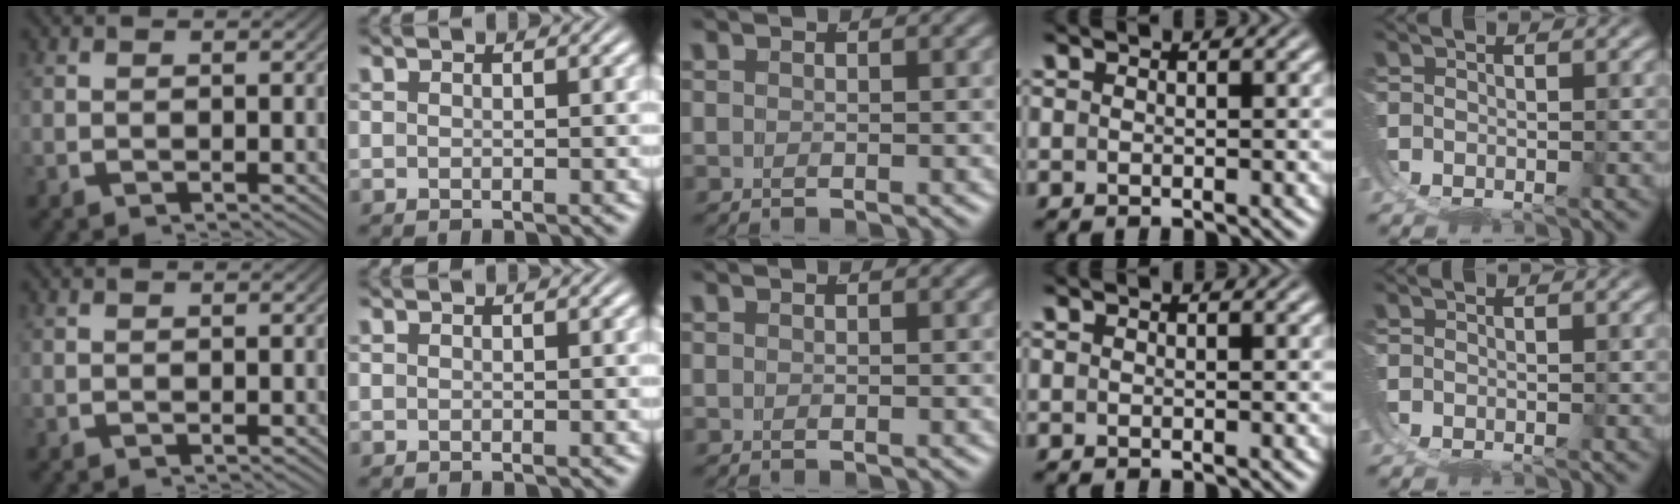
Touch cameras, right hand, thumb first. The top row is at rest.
{}